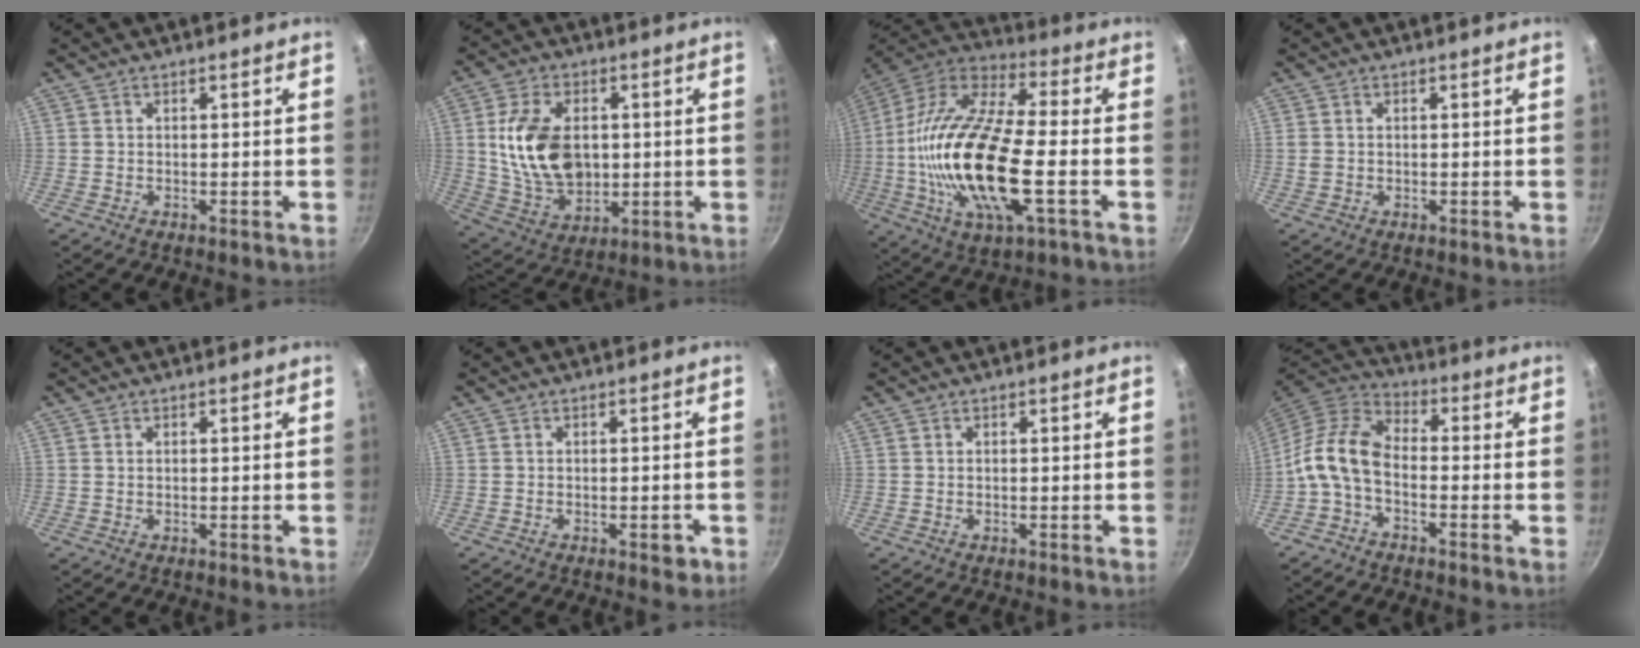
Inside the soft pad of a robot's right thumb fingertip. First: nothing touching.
{"total": 16.0, "force": [1.5, 10.8, 11.7], "torque": [-0.196, -0.009, 0.038]}
{"total": 24.9, "force": [-3.8, 9.2, 22.8], "torque": [-0.450, 0.020, -0.085]}
{"total": 1.8, "force": [0.1, 1.5, 0.9], "torque": [-0.018, 0.003, 0.003]}
{"total": 0.0}
{"total": 2.3, "force": [-1.0, 1.1, 1.7], "torque": [-0.012, 0.009, -0.008]}
{"total": 0.0}
{"total": 9.8, "force": [-2.5, 5.7, 7.5], "torque": [-0.149, 0.042, -0.065]}